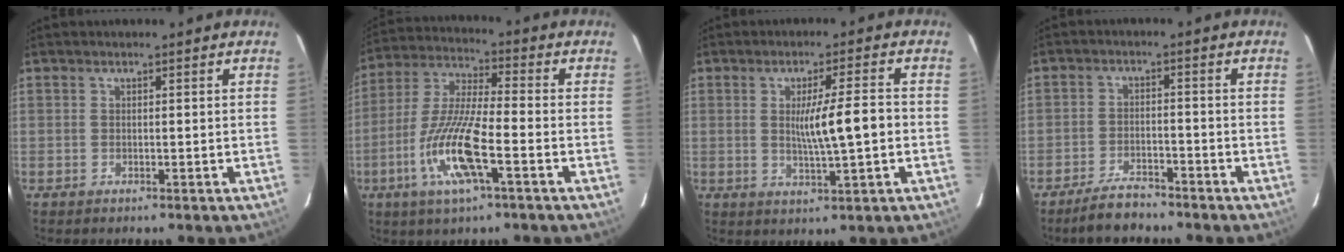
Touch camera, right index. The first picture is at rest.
{"total": 13.3, "force": [-4.8, 1.7, 12.2], "torque": [-0.254, -0.010, -0.092]}
{"total": 7.4, "force": [-0.2, 0.1, 7.4], "torque": [-0.122, -0.003, 0.000]}
{"total": 5.1, "force": [-4.6, 1.4, 1.8], "torque": [-0.040, -0.007, -0.080]}